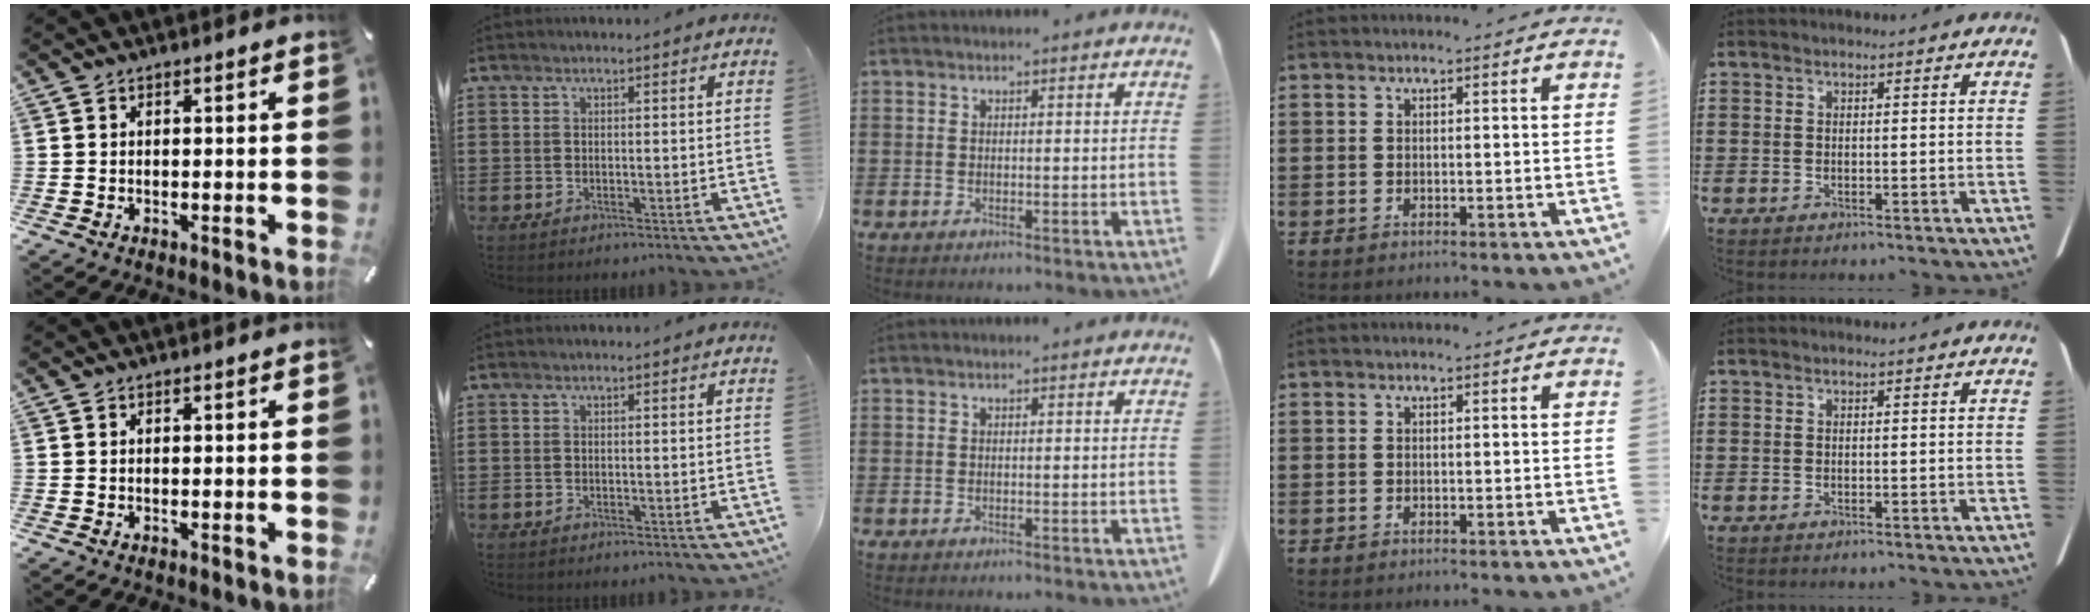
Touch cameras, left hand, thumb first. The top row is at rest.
{}